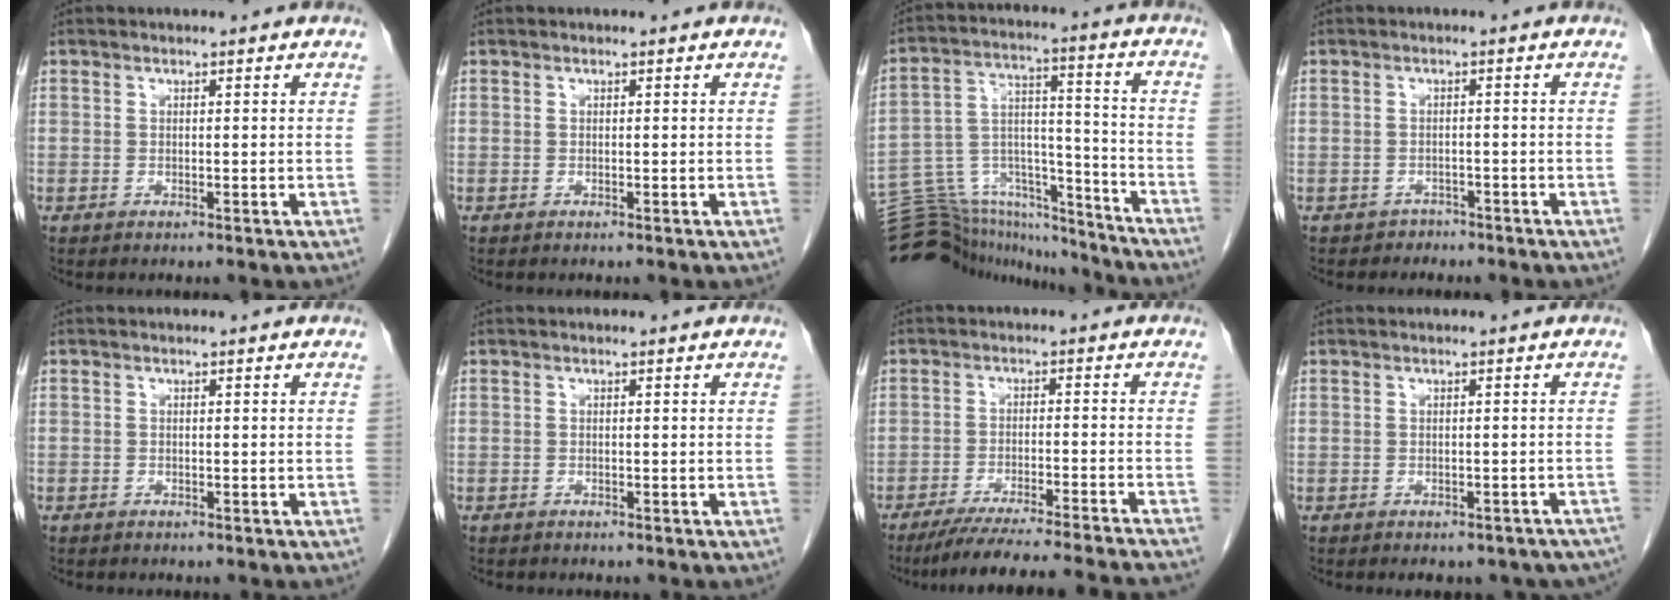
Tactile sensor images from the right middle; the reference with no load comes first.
{"total": 0.0}
{"total": 20.0, "force": [-18.8, 5.7, 3.7], "torque": [-0.093, 0.060, -0.288]}
{"total": 1.8, "force": [-1.5, 1.1, -0.4], "torque": [-0.006, 0.004, -0.025]}
{"total": 0.9, "force": [-0.7, 0.5, 0.1], "torque": [-0.008, 0.003, -0.013]}
{"total": 1.2, "force": [-1.0, 0.5, 0.4], "torque": [-0.011, -0.001, -0.015]}
{"total": 20.0, "force": [-18.2, -0.9, 8.1], "torque": [-0.097, -0.045, -0.254]}
{"total": 12.0, "force": [-10.2, 5.0, 3.9], "torque": [-0.059, 0.005, -0.099]}